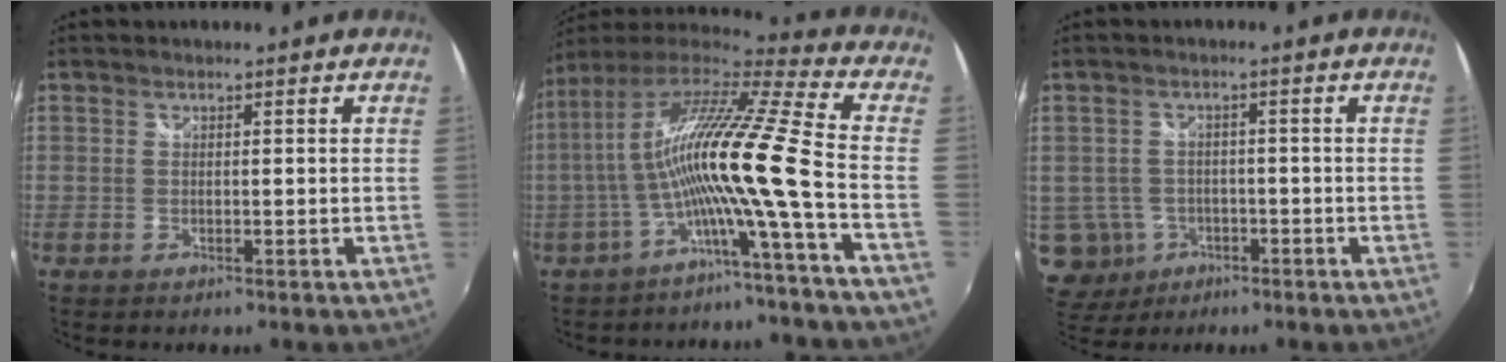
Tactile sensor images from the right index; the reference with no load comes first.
{"total": 14.1, "force": [-2.4, -1.8, 13.8], "torque": [-0.232, -0.006, -0.054]}
{"total": 8.1, "force": [-2.7, 7.2, 2.4], "torque": [-0.073, 0.001, -0.032]}